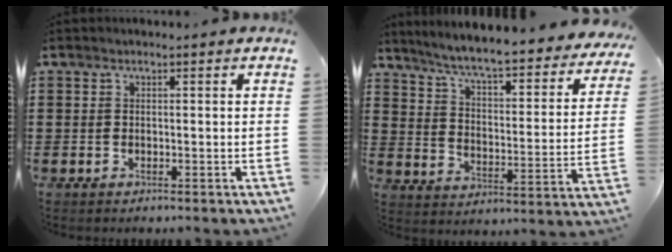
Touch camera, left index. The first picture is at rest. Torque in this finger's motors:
{"motor_torque": [1.16, 0.09, 1.05, 0.21]}